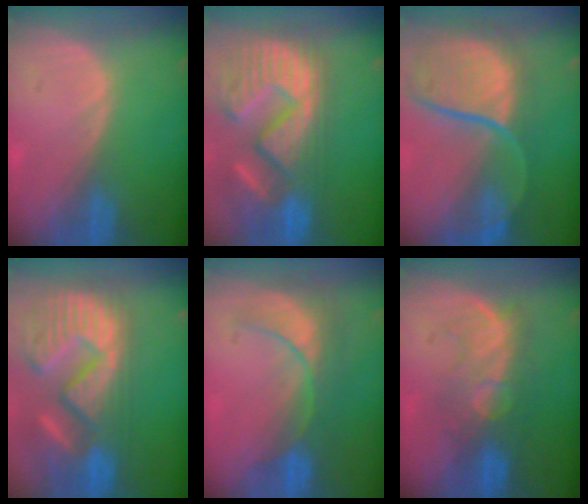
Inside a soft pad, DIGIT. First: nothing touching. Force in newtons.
{"total": 15.4, "press": 12.6, "slide": 8.8}
{"total": 12.1, "press": 9.8, "slide": 7.1}
{"total": 15.4, "press": 12.7, "slide": 8.7}
{"total": 7.9, "press": 7.4, "slide": 2.6}
{"total": 8.6, "press": 8.1, "slide": 2.9}